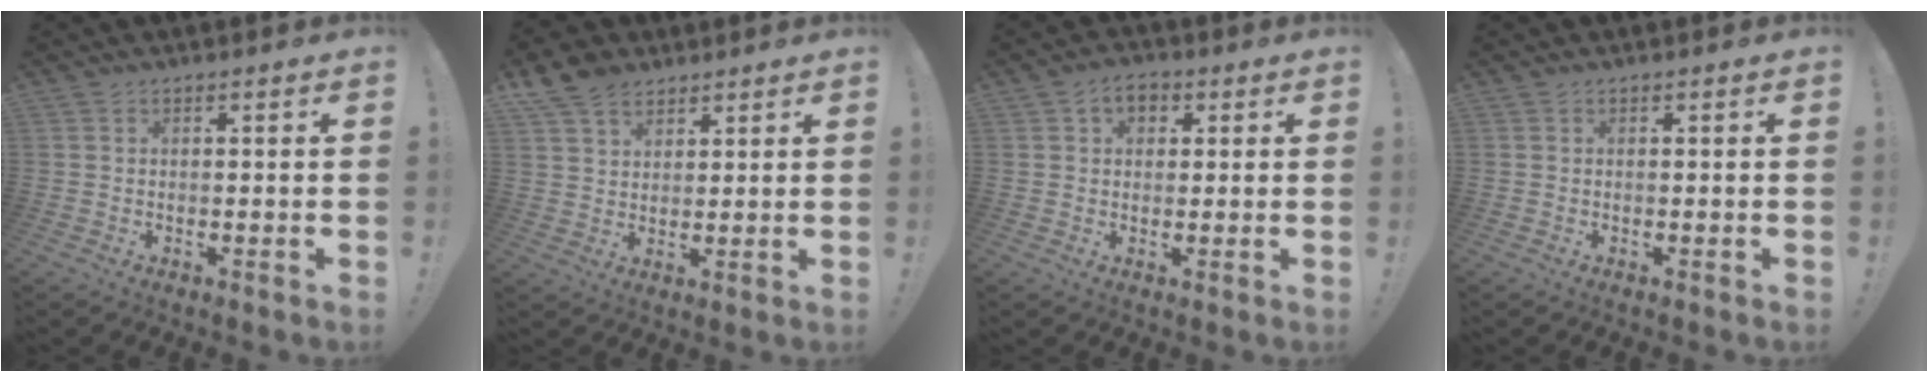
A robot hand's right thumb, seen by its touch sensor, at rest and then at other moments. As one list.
[{"total": 8.6, "force": [5.9, 5.5, 3.1], "torque": [-0.055, -0.027, 0.118]}, {"total": 5.1, "force": [2.1, 3.7, 2.8], "torque": [-0.041, 0.003, 0.037]}, {"total": 0.0}]